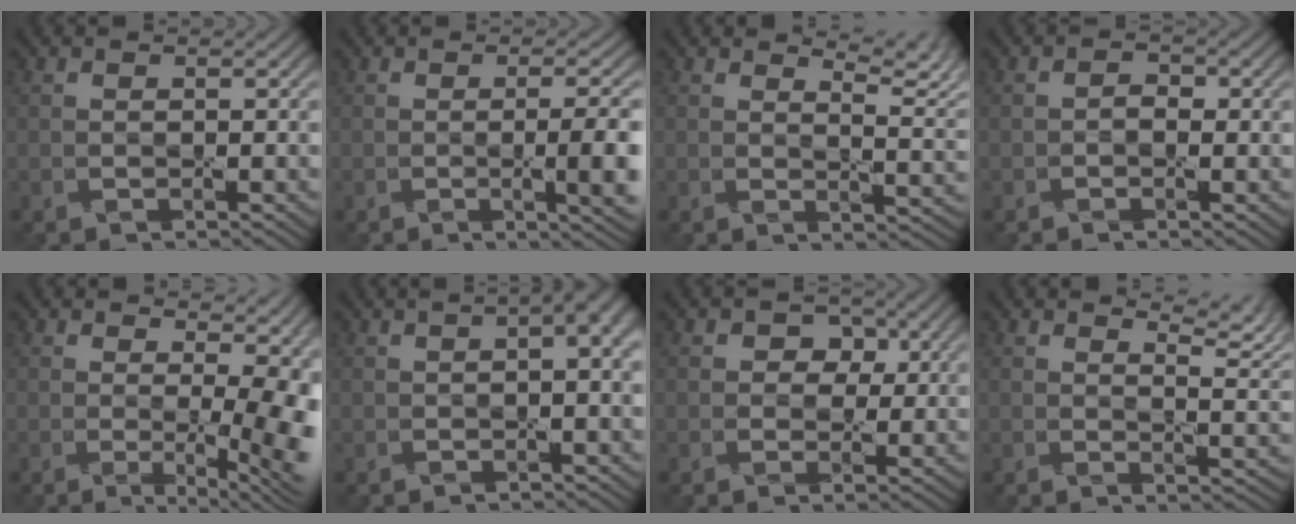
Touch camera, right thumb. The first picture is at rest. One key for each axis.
{"total": 6.3, "fx": -0.6, "fy": 2.0, "fz": 6.0, "tx": -0.076, "ty": -0.002, "tz": -0.003}
{"total": 6.8, "fx": 5.1, "fy": 1.4, "fz": 4.2, "tx": -0.062, "ty": 0.011, "tz": 0.071}
{"total": 1.0, "fx": -0.3, "fy": 0.7, "fz": 0.6, "tx": -0.006, "ty": 0.003, "tz": -0.006}
{"total": 11.0, "fx": 0.2, "fy": 4.2, "fz": 10.1, "tx": -0.087, "ty": 0.005, "tz": 0.004}
{"total": 4.8, "fx": 1.4, "fy": 1.4, "fz": 4.3, "tx": -0.054, "ty": 0.012, "tz": 0.018}
{"total": 3.6, "fx": 1.0, "fy": 3.0, "fz": 1.7, "tx": -0.011, "ty": 0.003, "tz": 0.000}
{"total": 5.6, "fx": 4.4, "fy": 1.2, "fz": 3.3, "tx": -0.053, "ty": 0.005, "tz": 0.066}